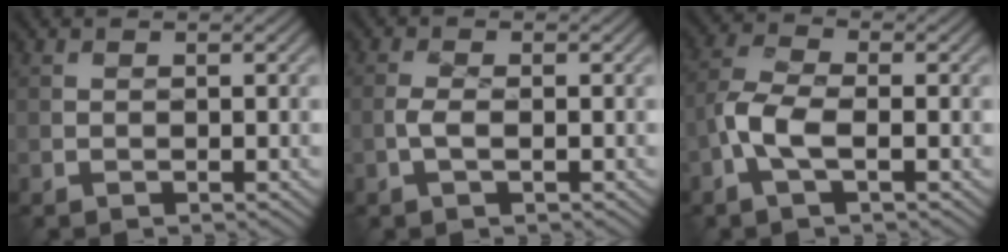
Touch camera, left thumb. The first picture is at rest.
{"total": 2.0, "force": [-0.5, 0.7, 1.8], "torque": [-0.044, 0.003, -0.014]}
{"total": 5.0, "force": [-1.7, 2.1, 4.2], "torque": [-0.102, 0.008, -0.044]}